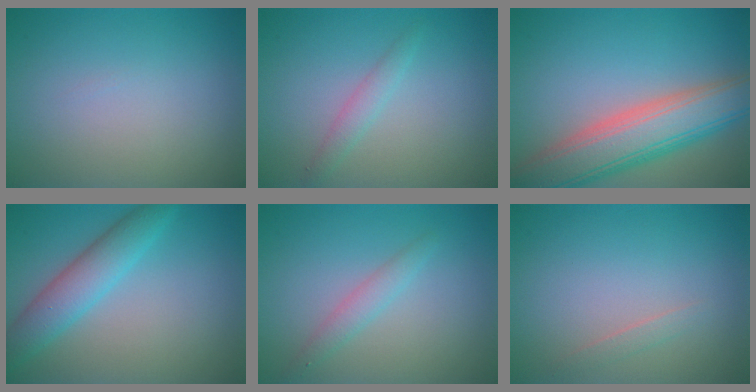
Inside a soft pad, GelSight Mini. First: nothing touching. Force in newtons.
{"total": 1.1, "press": 1.1, "slide": 0.1}
{"total": 8.5, "press": 8.5, "slide": 0.5}
{"total": 4.4, "press": 4.3, "slide": 0.2}
{"total": 1.7, "press": 1.7, "slide": 0.0}
{"total": 0.8, "press": 0.8, "slide": 0.0}